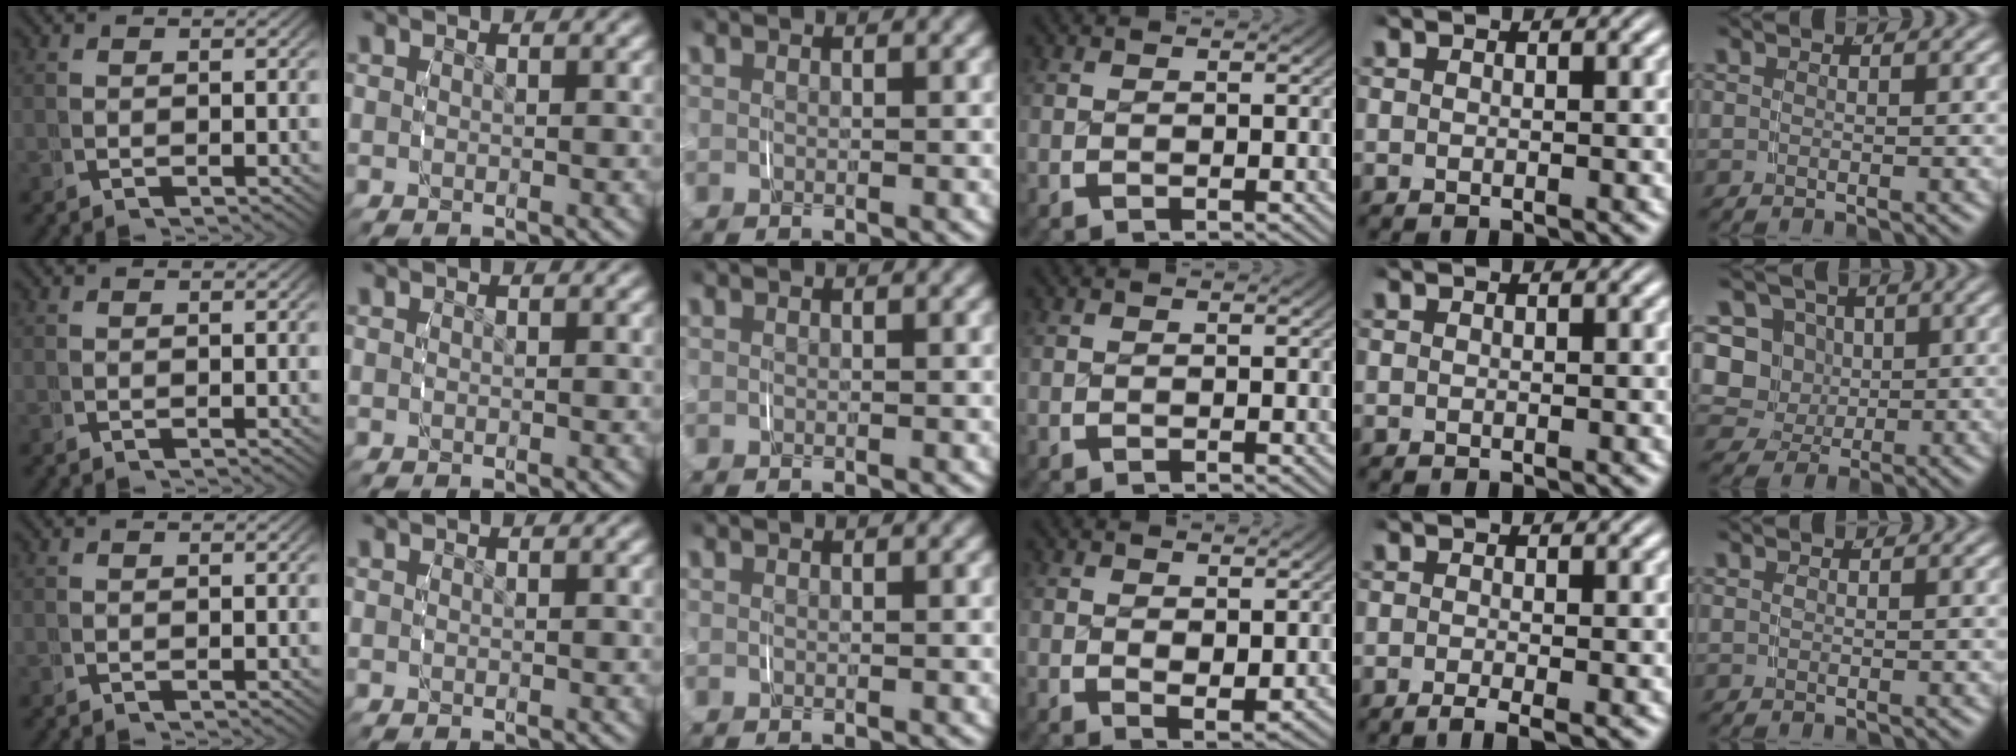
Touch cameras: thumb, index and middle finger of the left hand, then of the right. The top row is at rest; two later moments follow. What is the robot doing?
{"motion": "grasp_and_lifting", "object": "toothpaste"}